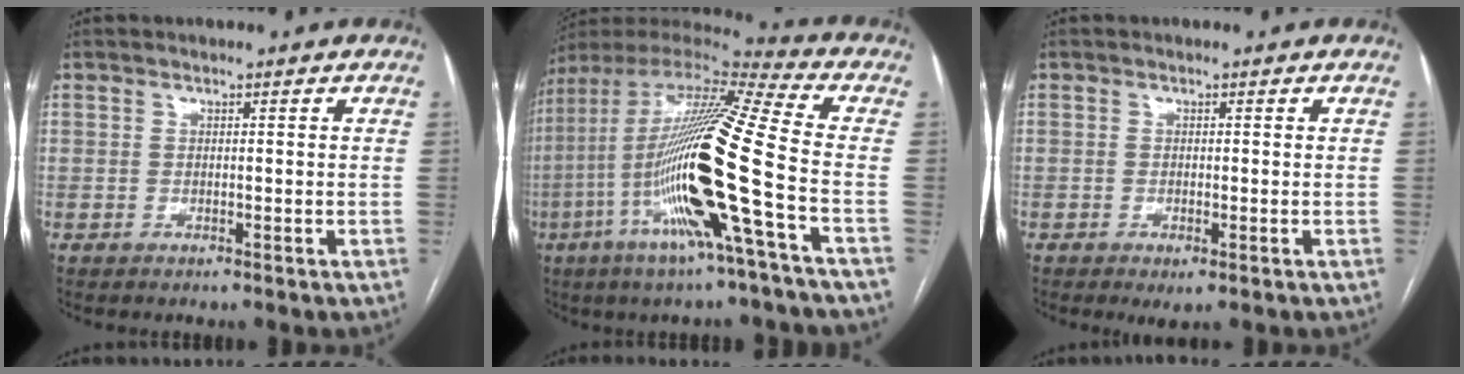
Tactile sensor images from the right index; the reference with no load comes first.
{"total": 23.0, "force": [-6.0, -0.1, 22.2], "torque": [-0.442, -0.025, -0.127]}
{"total": 1.8, "force": [-0.7, 0.5, 1.6], "torque": [-0.022, -0.003, -0.007]}